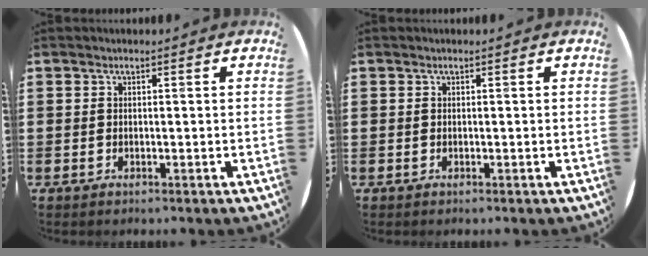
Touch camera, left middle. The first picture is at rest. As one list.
[{"total": 0.0}]